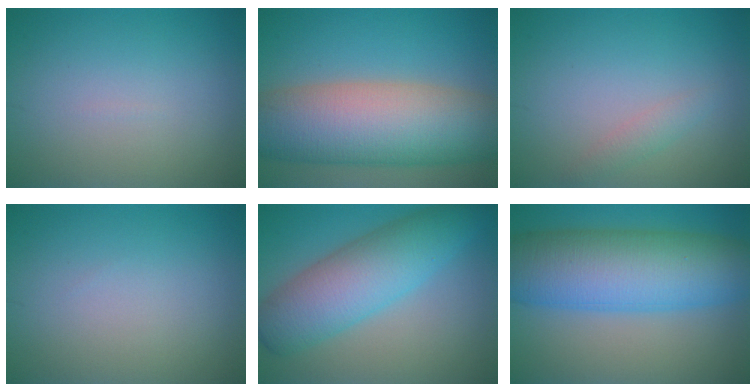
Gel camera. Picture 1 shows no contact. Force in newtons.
{"total": 13.2, "press": 13.2, "slide": 0.7}
{"total": 1.3, "press": 1.3, "slide": 0.1}
{"total": 0.0}
{"total": 6.5, "press": 6.5, "slide": 0.2}
{"total": 12.2, "press": 12.2, "slide": 0.1}